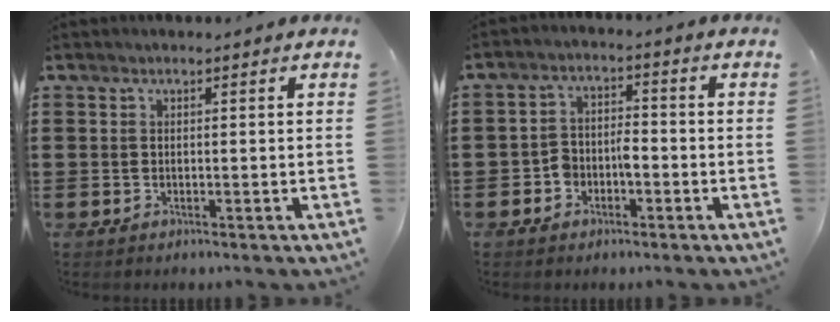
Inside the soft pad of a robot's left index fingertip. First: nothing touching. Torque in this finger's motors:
{"motor_torque": [-0.24, 0.91, 0.16, 0.02]}